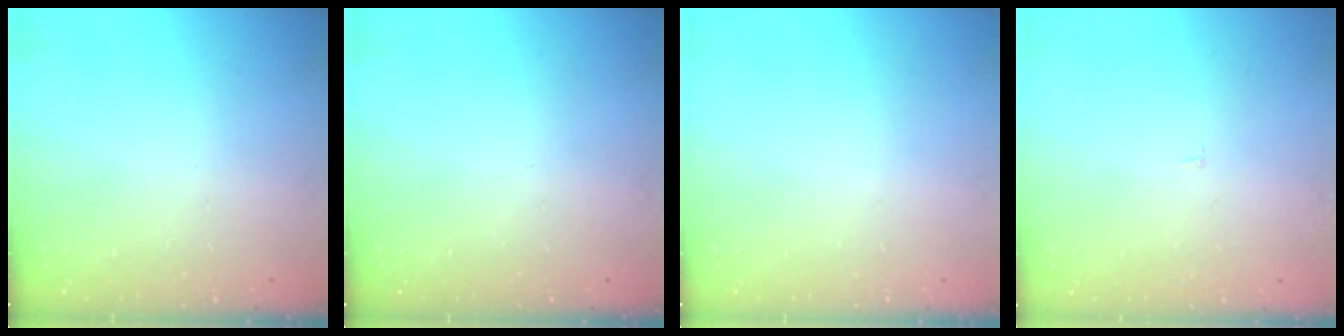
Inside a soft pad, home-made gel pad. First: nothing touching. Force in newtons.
{"total": 0.0}
{"total": 0.0}
{"total": 1.6, "press": 1.6, "slide": 0.1}